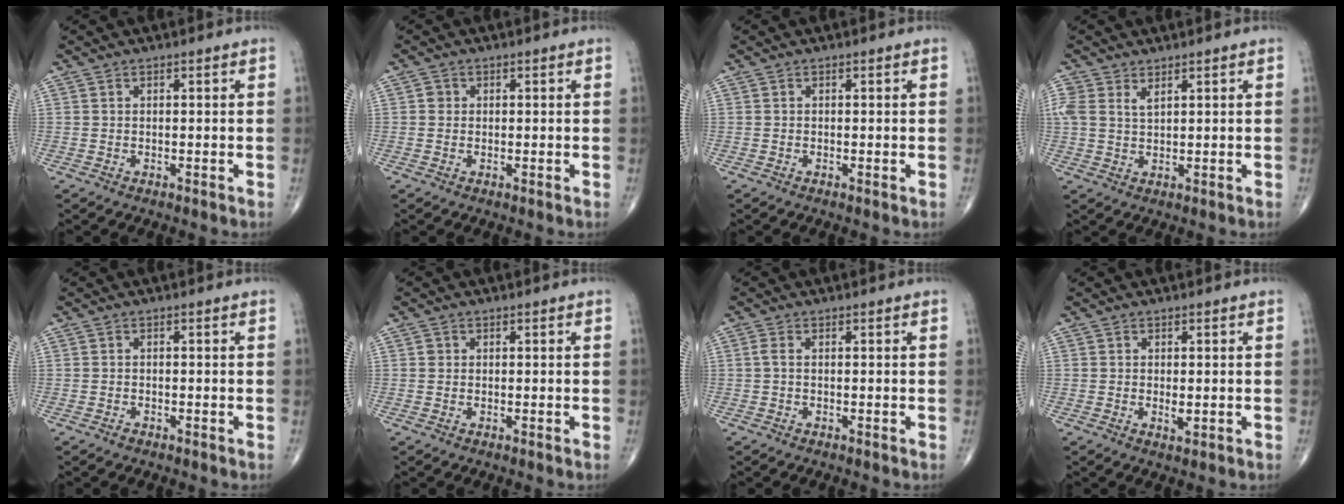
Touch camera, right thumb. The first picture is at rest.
{"total": 1.3, "force": [0.0, 1.2, 0.5], "torque": [-0.003, 0.003, -0.002]}
{"total": 0.0}
{"total": 4.0, "force": [2.1, 2.1, 2.7], "torque": [-0.059, 0.005, 0.049]}
{"total": 0.7, "force": [-0.5, 0.4, 0.2], "torque": [-0.003, 0.001, -0.011]}
{"total": 0.7, "force": [0.0, 0.7, 0.1], "torque": [0.000, 0.002, 0.001]}
{"total": 1.1, "force": [-0.1, 0.4, 1.0], "torque": [-0.024, -0.001, -0.004]}
{"total": 1.5, "force": [-0.1, 0.7, 1.4], "torque": [-0.025, -0.004, -0.001]}